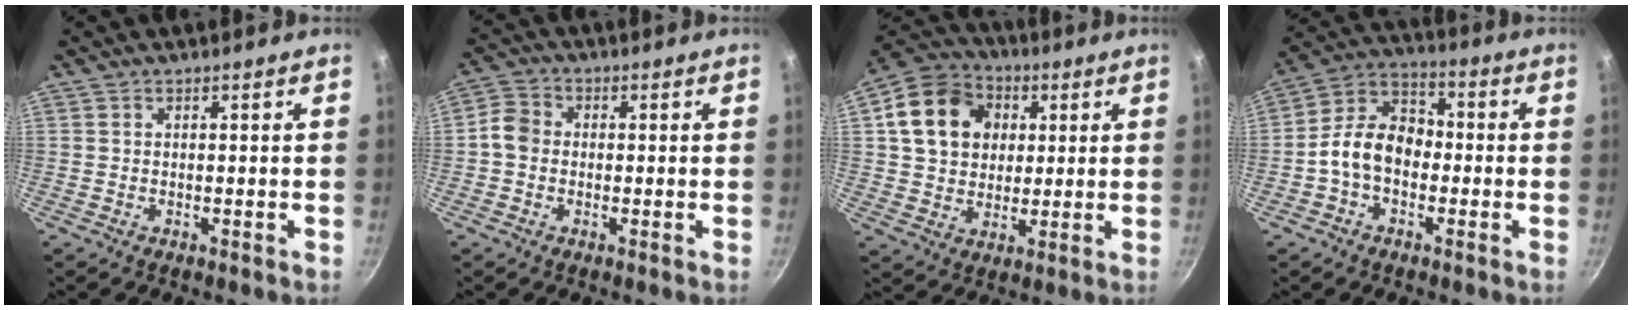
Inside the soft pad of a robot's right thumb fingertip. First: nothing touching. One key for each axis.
{"total": 4.3, "fx": -0.5, "fy": 3.7, "fz": 2.2, "tx": -0.032, "ty": 0.014, "tz": -0.024}
{"total": 15.4, "fx": 3.7, "fy": 12.5, "fz": 8.2, "tx": -0.119, "ty": 0.015, "tz": 0.055}
{"total": 10.7, "fx": -2.0, "fy": 7.7, "fz": 7.2, "tx": -0.091, "ty": 0.041, "tz": -0.057}